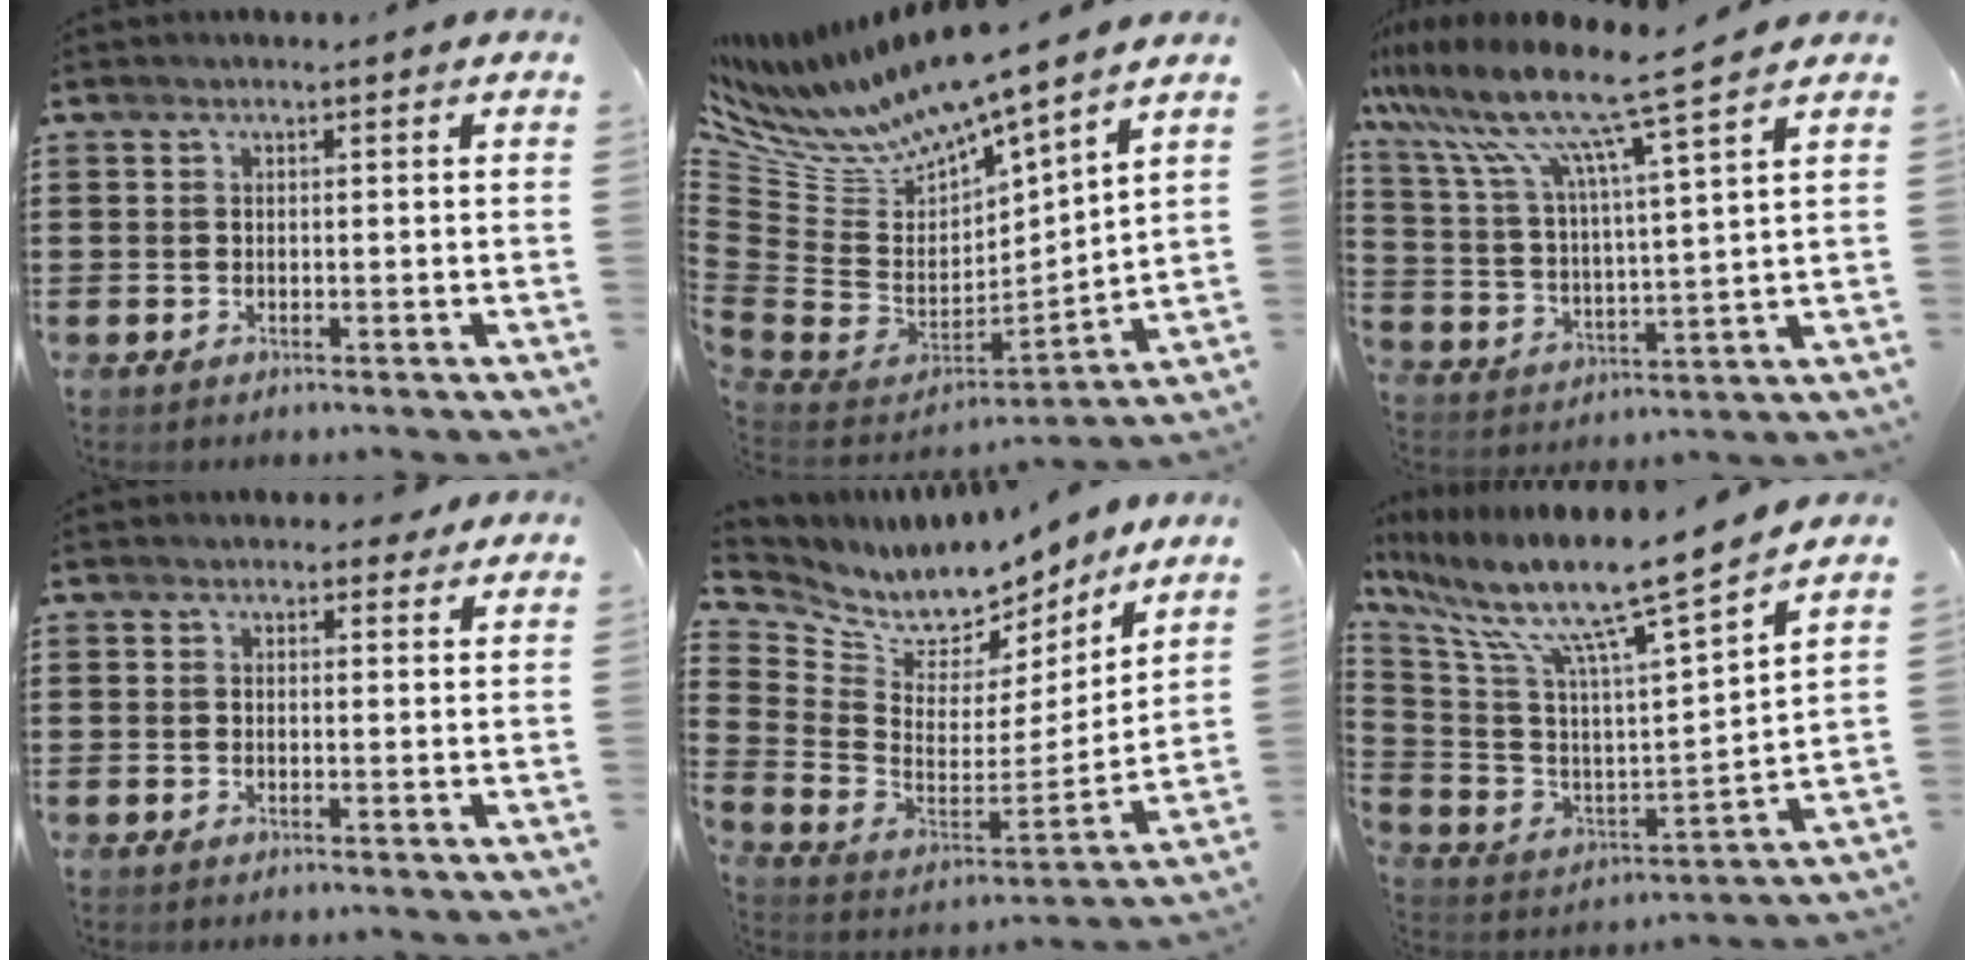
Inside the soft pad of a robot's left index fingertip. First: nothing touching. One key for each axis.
{"total": 9.1, "fx": 8.4, "fy": 1.9, "fz": 3.0, "tx": -0.111, "ty": -0.075, "tz": 0.143}
{"total": 10.2, "fx": 8.4, "fy": -0.2, "fz": 5.8, "tx": -0.148, "ty": -0.059, "tz": 0.134}
{"total": 1.9, "fx": 1.6, "fy": 1.0, "fz": 0.4, "tx": -0.004, "ty": 0.003, "tz": 0.029}
{"total": 8.0, "fx": 7.1, "fy": 3.4, "fz": 1.5, "tx": -0.076, "ty": -0.058, "tz": 0.127}
{"total": 12.0, "fx": 9.2, "fy": 0.2, "fz": 7.7, "tx": -0.170, "ty": -0.073, "tz": 0.143}